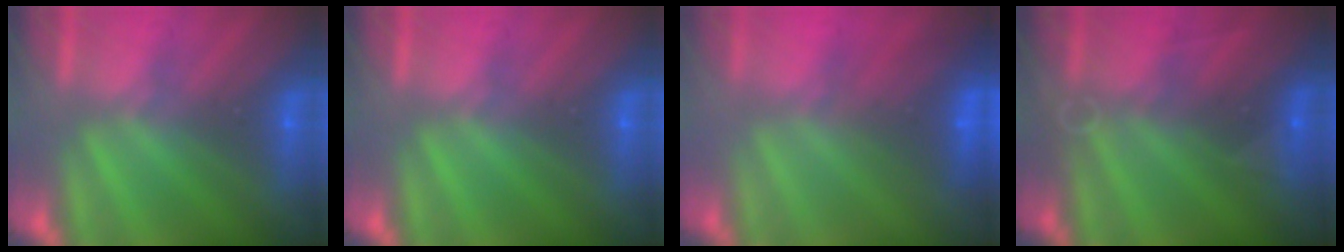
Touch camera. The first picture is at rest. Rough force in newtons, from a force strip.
{"total": 0.0}
{"total": 2.9}
{"total": 2.8}